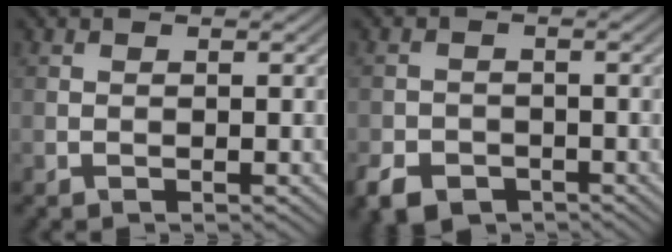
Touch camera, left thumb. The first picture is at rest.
{"total": 4.1, "force": [-2.7, 2.6, 1.8], "torque": [-0.039, -0.009, -0.053]}